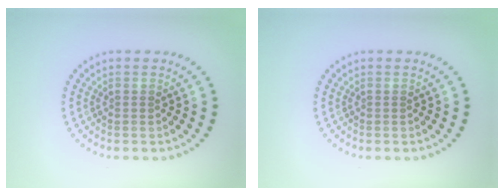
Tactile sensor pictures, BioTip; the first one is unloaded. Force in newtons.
{"total": 0.0}